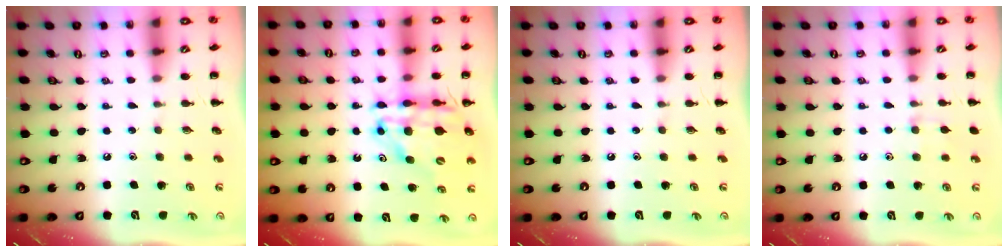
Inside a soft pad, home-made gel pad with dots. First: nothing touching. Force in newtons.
{"total": 15.0, "press": 14.4, "slide": 4.1}
{"total": 0.0}
{"total": 6.1, "press": 5.6, "slide": 2.4}